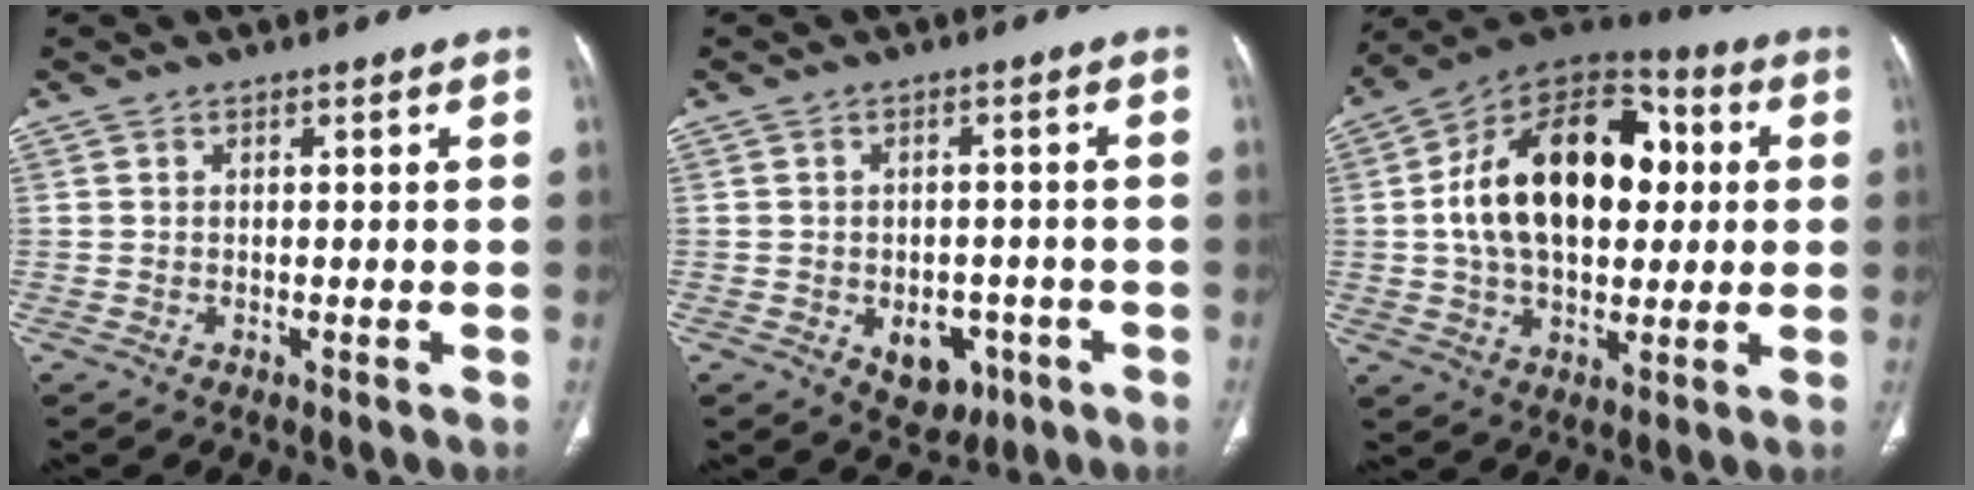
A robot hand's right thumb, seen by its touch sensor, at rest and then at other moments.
{"total": 6.0, "force": [-2.3, 4.3, 3.5], "torque": [-0.023, 0.012, -0.020]}
{"total": 23.9, "force": [3.0, 14.9, 18.5], "torque": [-0.281, 0.022, 0.044]}